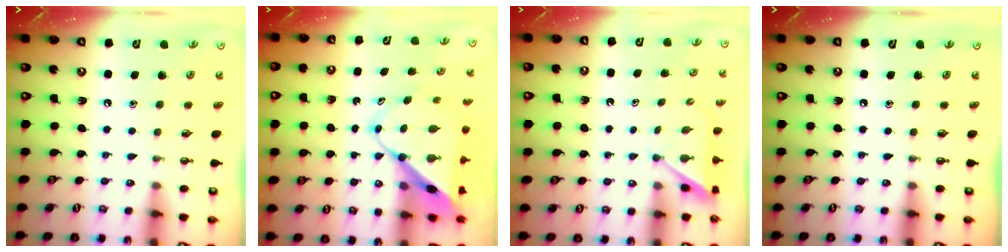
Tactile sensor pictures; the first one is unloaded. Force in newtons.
{"total": 11.1, "press": 11.0, "slide": 0.9}
{"total": 3.1, "press": 3.1, "slide": 0.3}
{"total": 0.0}